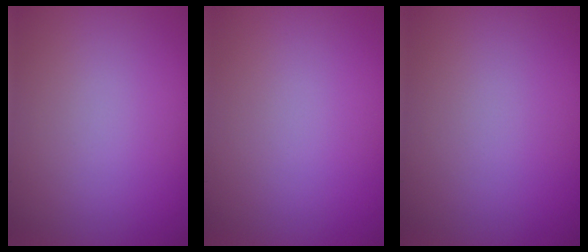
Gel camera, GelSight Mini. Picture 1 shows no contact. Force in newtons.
{"total": 0.0}
{"total": 0.0}